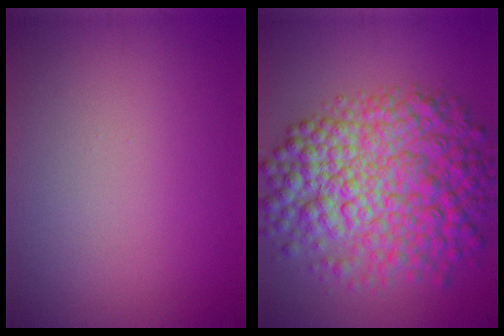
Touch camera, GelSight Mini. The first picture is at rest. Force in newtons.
{"total": 10.9, "press": 10.9, "slide": 0.1}